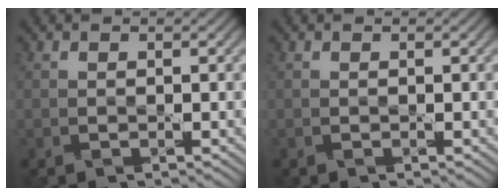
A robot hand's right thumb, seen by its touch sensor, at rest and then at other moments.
{"total": 0.0}